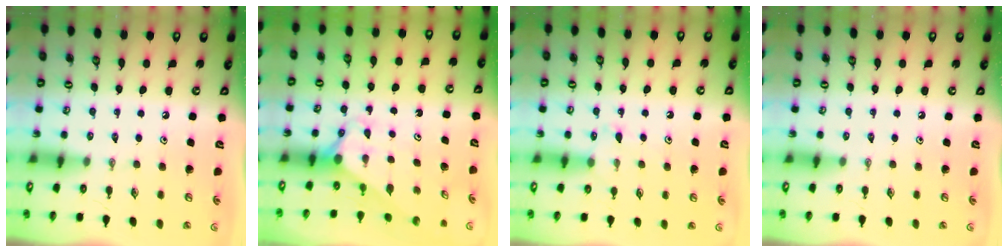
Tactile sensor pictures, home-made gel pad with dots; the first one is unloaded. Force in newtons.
{"total": 2.9, "press": 2.9, "slide": 0.0}
{"total": 5.8, "press": 5.7, "slide": 0.7}
{"total": 0.0}